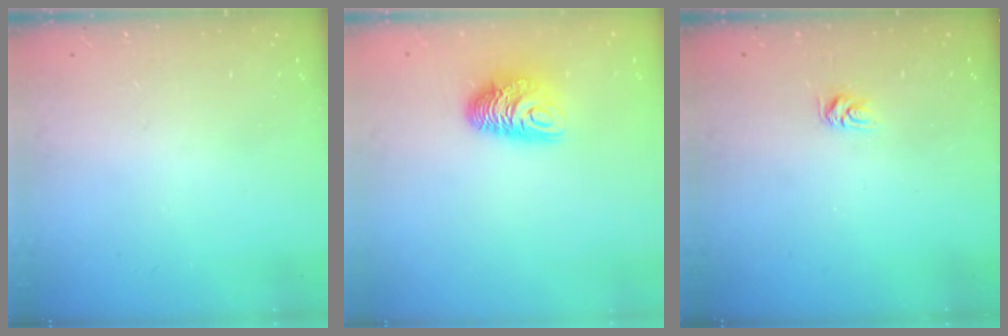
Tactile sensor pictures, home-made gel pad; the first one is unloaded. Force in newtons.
{"total": 9.3, "press": 9.3, "slide": 0.3}
{"total": 3.6, "press": 3.5, "slide": 0.4}